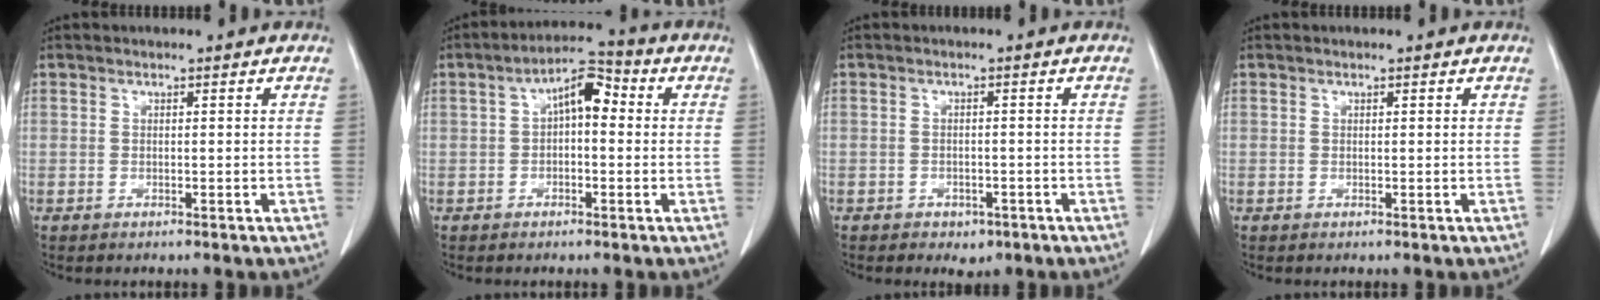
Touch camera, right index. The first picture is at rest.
{"total": 6.8, "force": [1.0, 3.0, 6.0], "torque": [-0.102, 0.036, 0.010]}
{"total": 2.6, "force": [-1.5, 1.8, 1.1], "torque": [-0.012, 0.003, -0.010]}
{"total": 0.0}